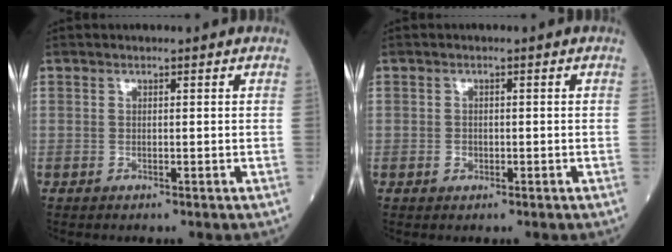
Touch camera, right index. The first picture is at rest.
{"total": 1.1, "force": [-0.4, 0.9, 0.4], "torque": [-0.007, 0.003, -0.005]}